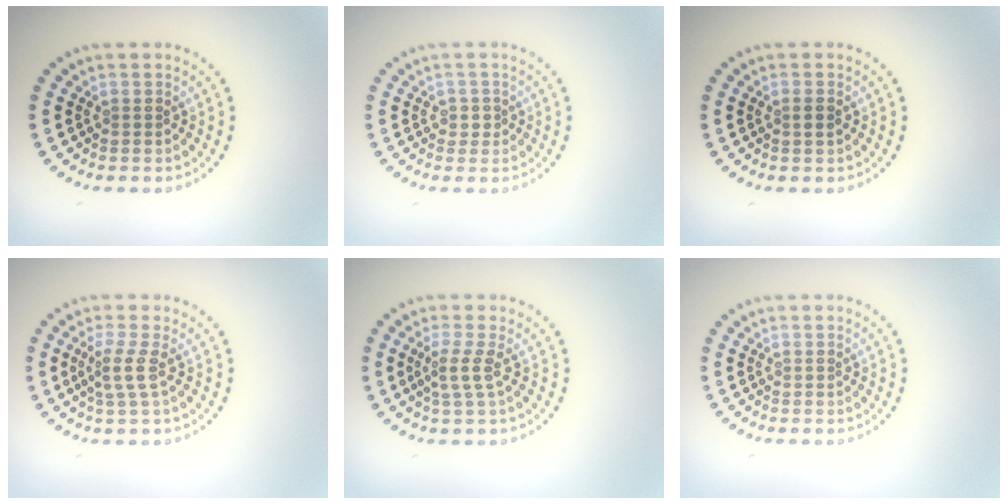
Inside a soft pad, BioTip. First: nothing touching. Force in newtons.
{"total": 1.1, "press": 0.9, "slide": 0.6}
{"total": 0.9, "press": 0.8, "slide": 0.3}
{"total": 2.2, "press": 1.6, "slide": 1.5}
{"total": 2.1, "press": 1.6, "slide": 1.4}
{"total": 0.0}